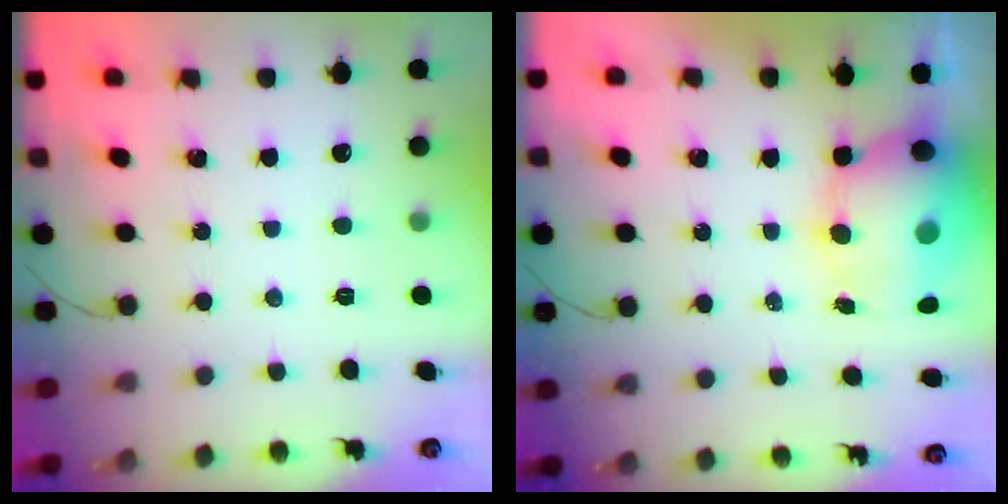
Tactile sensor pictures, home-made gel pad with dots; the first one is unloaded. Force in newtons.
{"total": 10.4, "press": 10.0, "slide": 2.6}